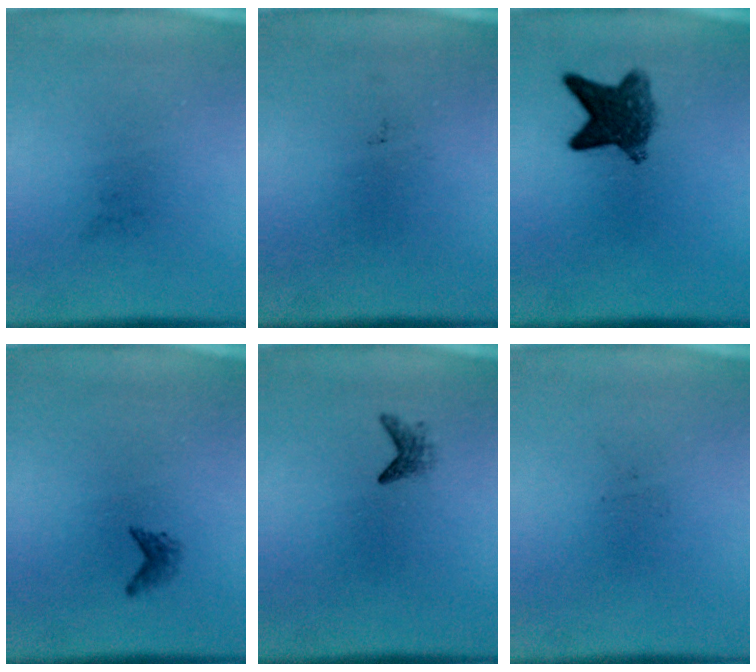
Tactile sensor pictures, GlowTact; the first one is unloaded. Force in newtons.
{"total": 0.0}
{"total": 7.0}
{"total": 1.1}
{"total": 1.5}
{"total": 0.0}